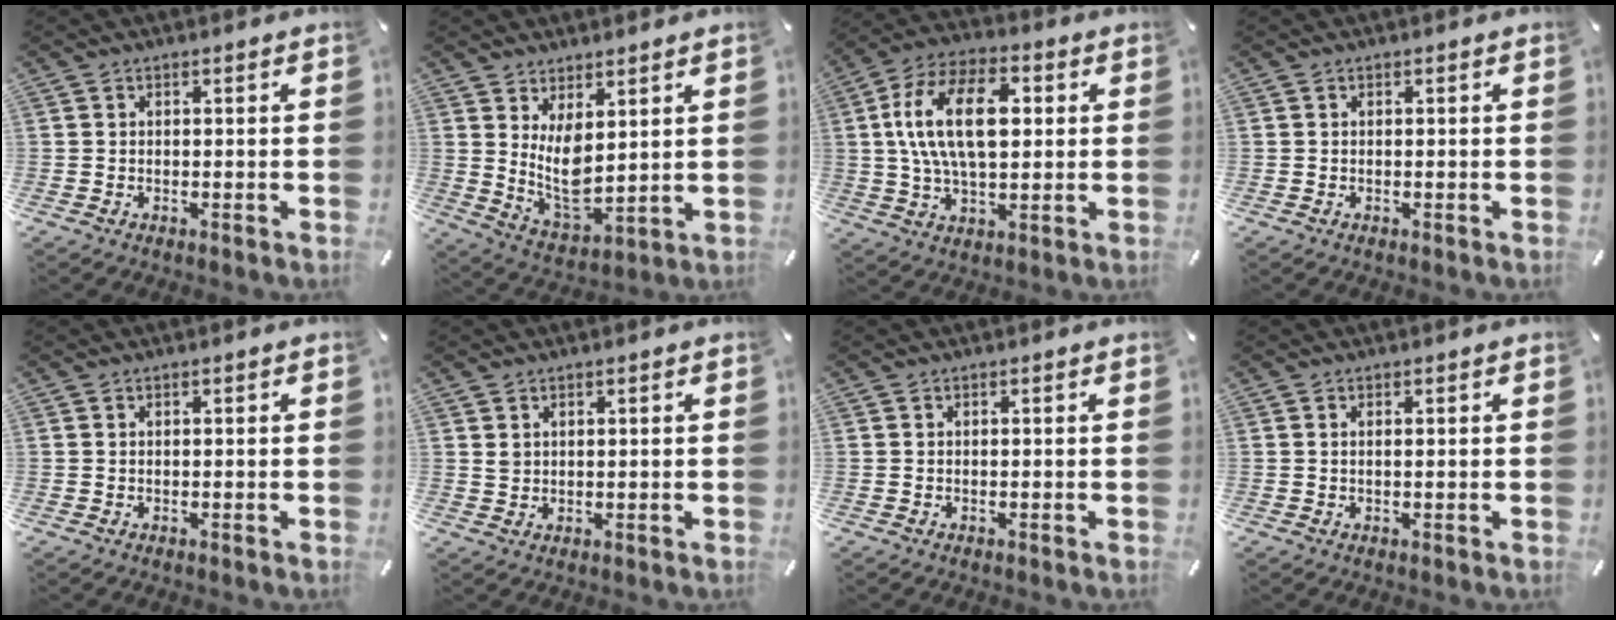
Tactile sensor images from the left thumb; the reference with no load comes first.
{"total": 8.7, "force": [3.4, 4.4, 6.8], "torque": [-0.125, -0.029, 0.062]}
{"total": 17.2, "force": [2.4, 9.9, 13.9], "torque": [-0.285, 0.006, 0.035]}
{"total": 0.0}
{"total": 0.0}
{"total": 1.5, "force": [0.9, 1.1, 0.4], "torque": [0.000, -0.002, 0.016]}
{"total": 0.0}
{"total": 0.8, "force": [0.2, 0.0, 0.8], "torque": [-0.014, -0.002, 0.003]}